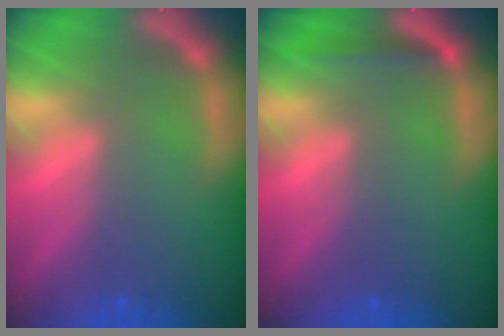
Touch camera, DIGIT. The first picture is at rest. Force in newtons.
{"total": 1.4}